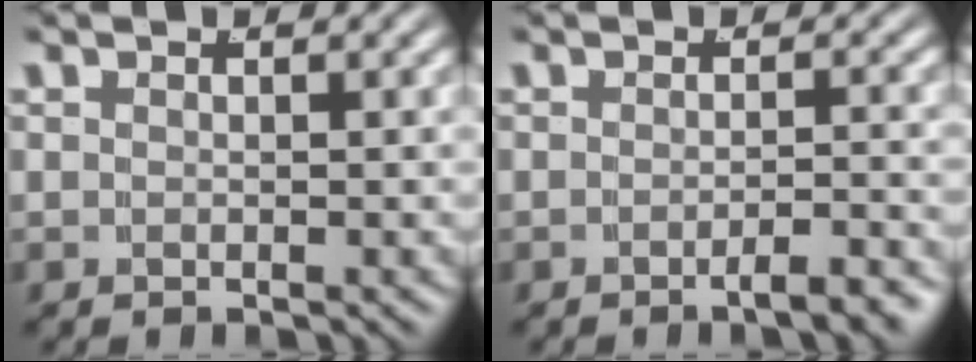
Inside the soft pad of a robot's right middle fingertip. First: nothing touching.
{"total": 2.3, "force": [-1.9, 0.0, 1.2], "torque": [-0.010, 0.007, -0.036]}